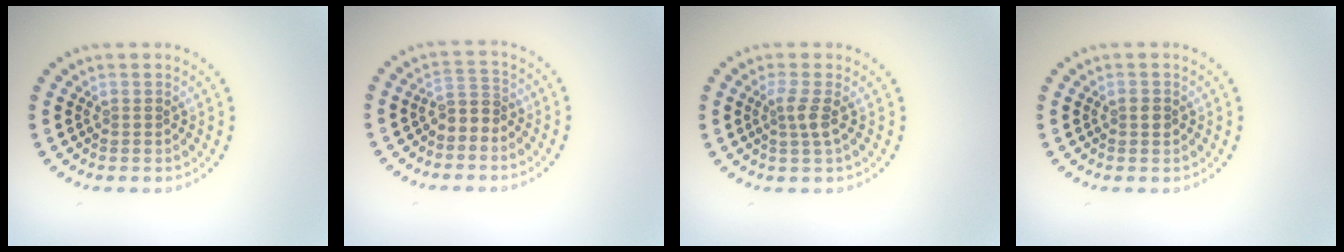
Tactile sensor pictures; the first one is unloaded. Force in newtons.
{"total": 1.7, "press": 1.4, "slide": 1.0}
{"total": 1.8, "press": 1.3, "slide": 1.2}
{"total": 1.0, "press": 1.0, "slide": 0.1}